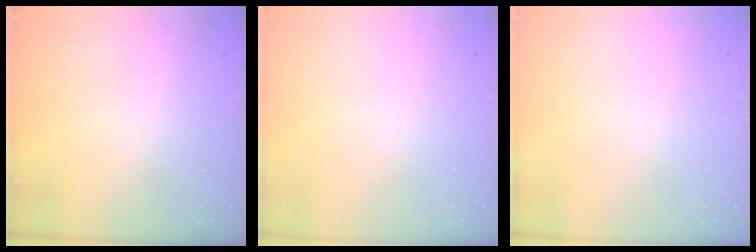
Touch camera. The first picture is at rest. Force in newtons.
{"total": 0.0}
{"total": 0.0}